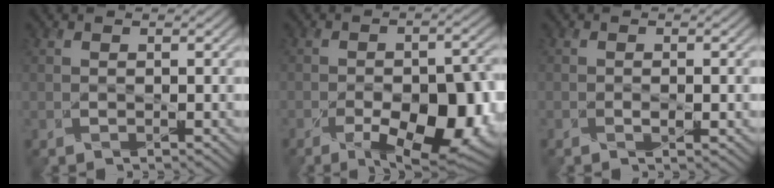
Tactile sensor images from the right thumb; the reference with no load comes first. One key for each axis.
{"total": 13.8, "fx": -5.5, "fy": 6.7, "fz": 10.7, "tx": -0.139, "ty": -0.032, "tz": -0.069}
{"total": 1.4, "fx": -0.6, "fy": 0.6, "fz": 1.1, "tx": -0.015, "ty": -0.004, "tz": -0.010}